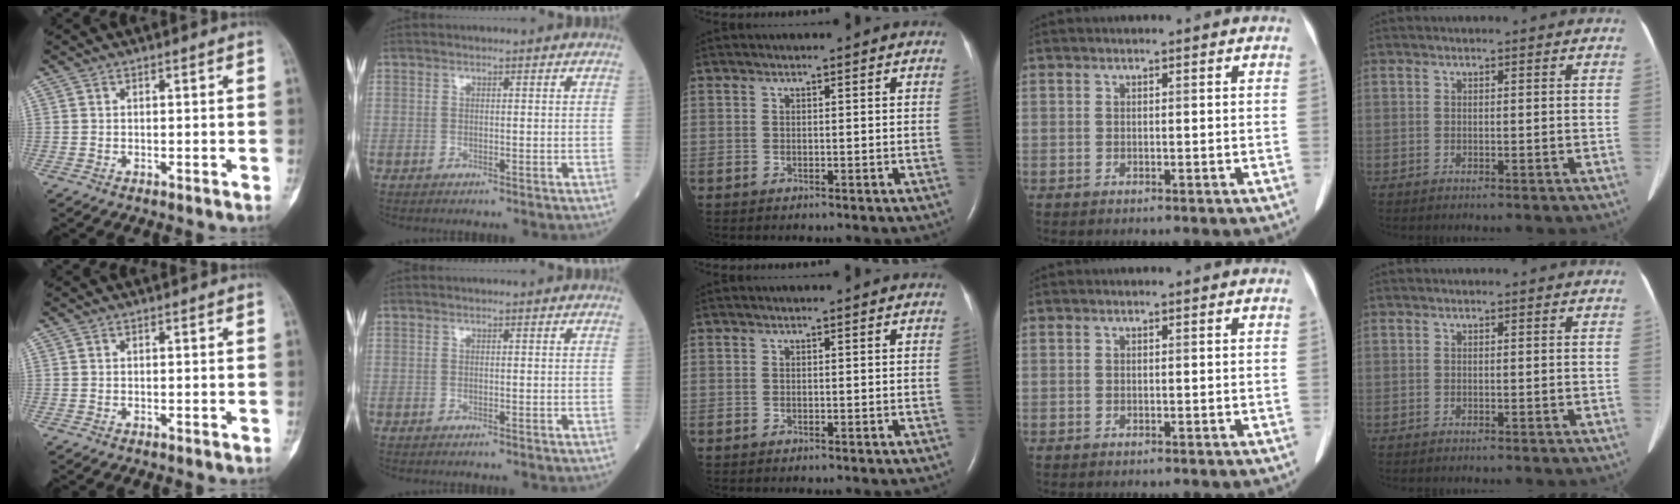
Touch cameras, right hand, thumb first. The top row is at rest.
{}